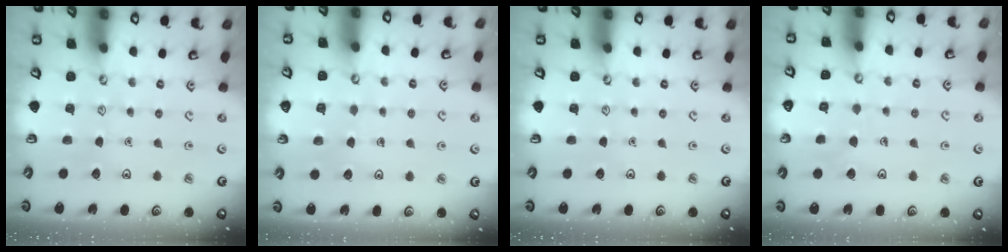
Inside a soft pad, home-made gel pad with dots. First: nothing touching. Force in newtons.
{"total": 3.0, "press": 3.0, "slide": 0.2}
{"total": 0.0}
{"total": 5.6, "press": 5.6, "slide": 0.4}